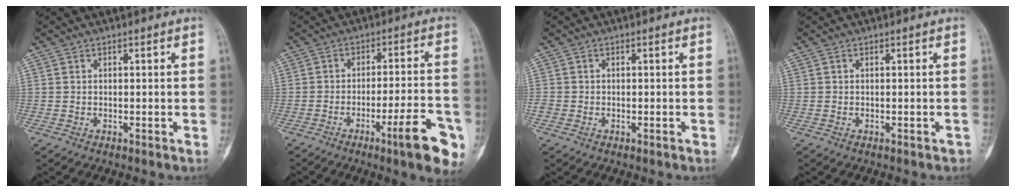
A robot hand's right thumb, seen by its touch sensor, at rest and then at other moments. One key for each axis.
{"total": 12.7, "fx": -6.1, "fy": 2.0, "fz": 10.9, "tx": -0.138, "ty": 0.022, "tz": -0.084}
{"total": 1.0, "fx": -0.4, "fy": 0.9, "fz": 0.3, "tx": -0.002, "ty": 0.004, "tz": -0.008}
{"total": 0.6, "fx": -0.4, "fy": 0.4, "fz": 0.3, "tx": 0.003, "ty": 0.006, "tz": -0.004}